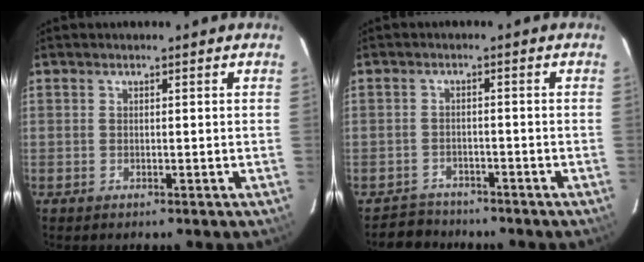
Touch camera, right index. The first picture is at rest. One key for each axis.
{"total": 4.6, "fx": -4.0, "fy": 2.2, "fz": -0.3, "tx": -0.007, "ty": 0.012, "tz": -0.067}